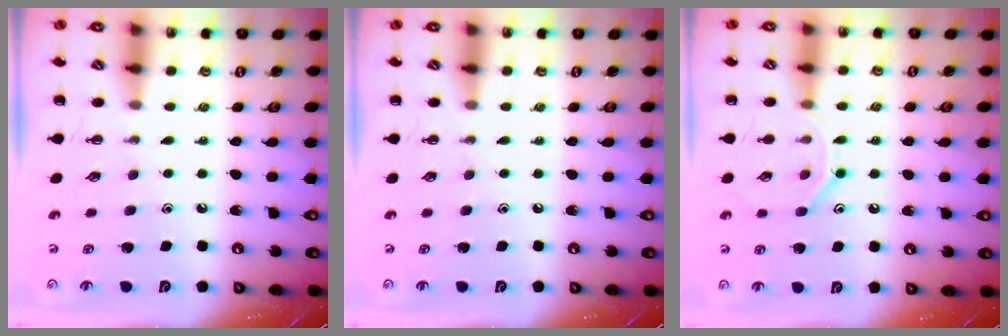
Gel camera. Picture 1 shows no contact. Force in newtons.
{"total": 0.0}
{"total": 9.6, "press": 9.6, "slide": 0.5}